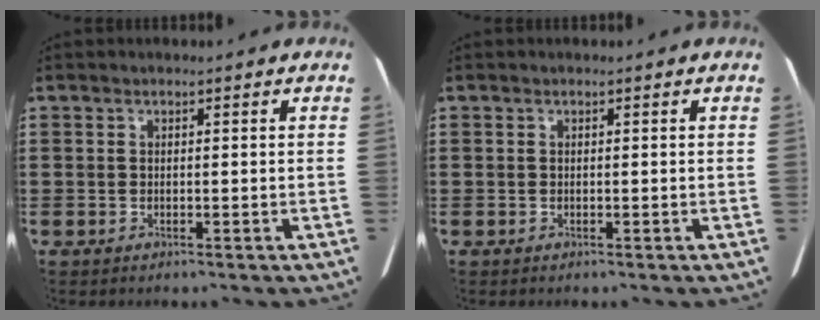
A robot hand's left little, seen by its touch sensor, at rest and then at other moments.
{"total": 0.0}